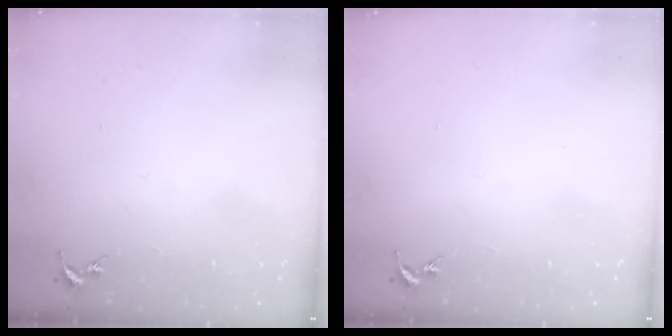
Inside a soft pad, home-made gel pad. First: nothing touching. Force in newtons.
{"total": 0.0}